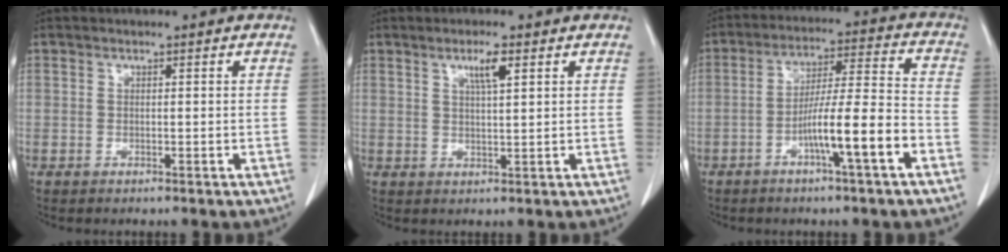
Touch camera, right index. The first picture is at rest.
{"total": 3.4, "force": [1.7, 0.2, 3.0], "torque": [-0.053, 0.000, 0.030]}
{"total": 10.8, "force": [-4.7, -0.1, 9.8], "torque": [-0.167, 0.011, -0.081]}